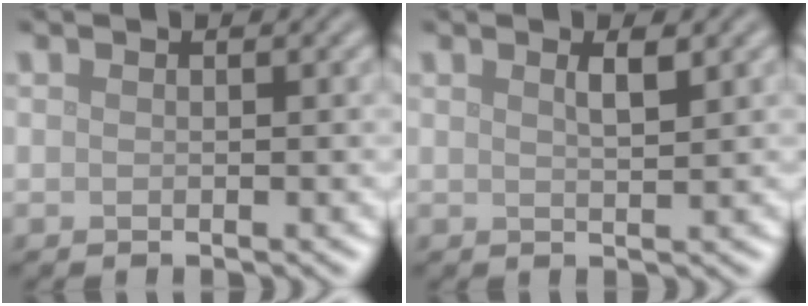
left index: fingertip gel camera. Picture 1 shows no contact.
{"total": 1.6, "force": [1.0, 0.3, 1.3], "torque": [-0.022, 0.003, 0.015]}